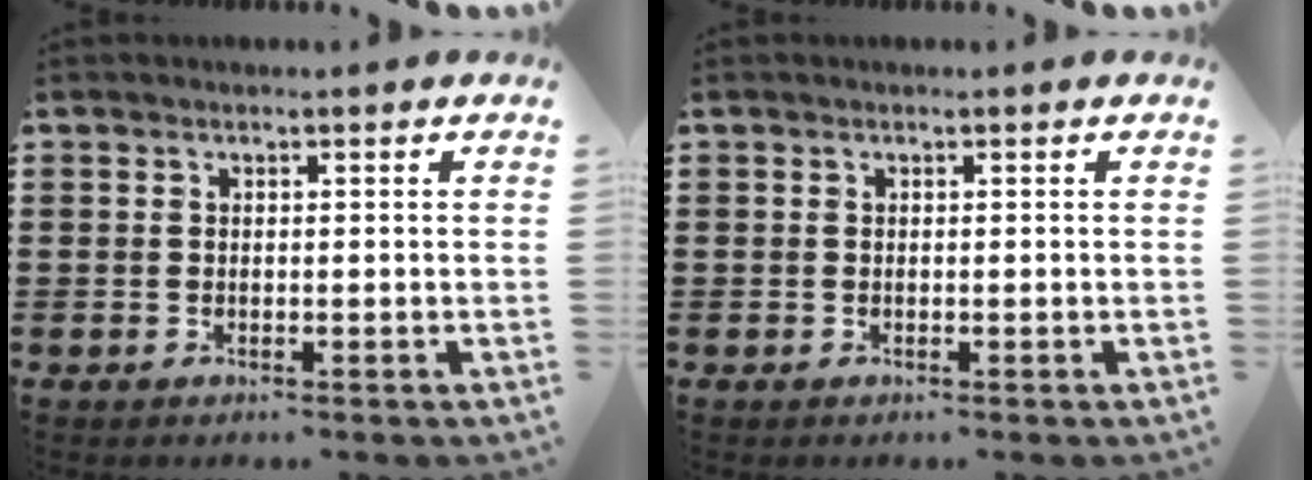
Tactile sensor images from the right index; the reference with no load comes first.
{"total": 0.0}